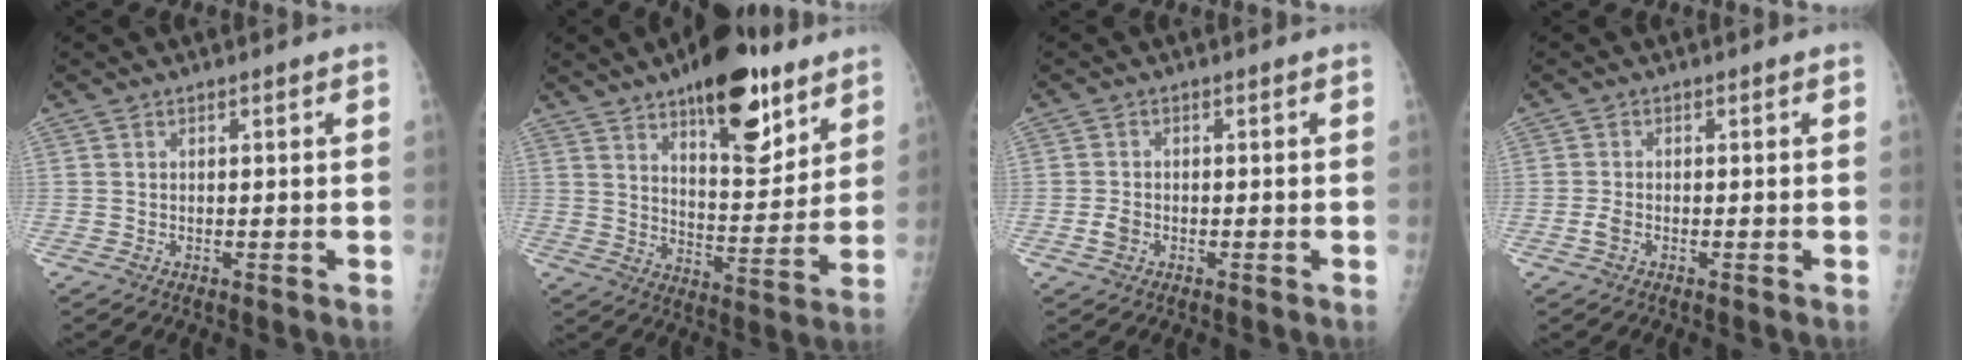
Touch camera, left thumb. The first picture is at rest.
{"total": 18.2, "force": [11.2, 7.4, 12.3], "torque": [-0.131, -0.069, 0.171]}
{"total": 2.2, "force": [-0.8, 1.6, 1.2], "torque": [-0.020, 0.004, -0.016]}
{"total": 1.7, "force": [-0.8, 1.0, 1.2], "torque": [-0.026, 0.000, -0.017]}